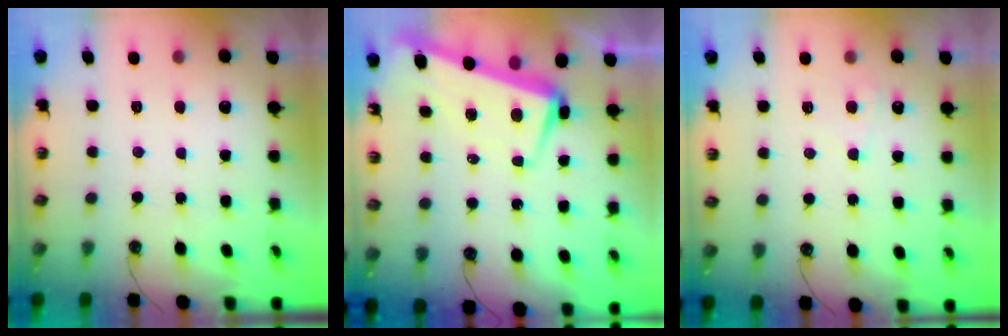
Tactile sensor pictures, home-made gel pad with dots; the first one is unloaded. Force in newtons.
{"total": 2.1, "press": 0.4, "slide": 2.0}
{"total": 4.8, "press": 4.8, "slide": 0.5}